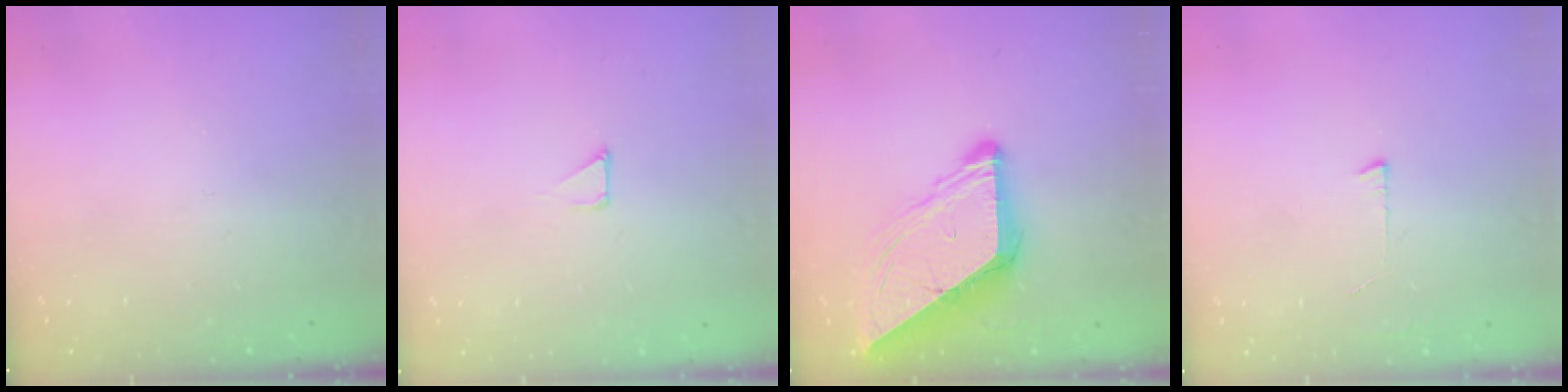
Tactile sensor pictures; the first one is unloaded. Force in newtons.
{"total": 1.2, "press": 1.2, "slide": 0.0}
{"total": 11.4, "press": 11.3, "slide": 1.3}
{"total": 3.0, "press": 3.0, "slide": 0.3}